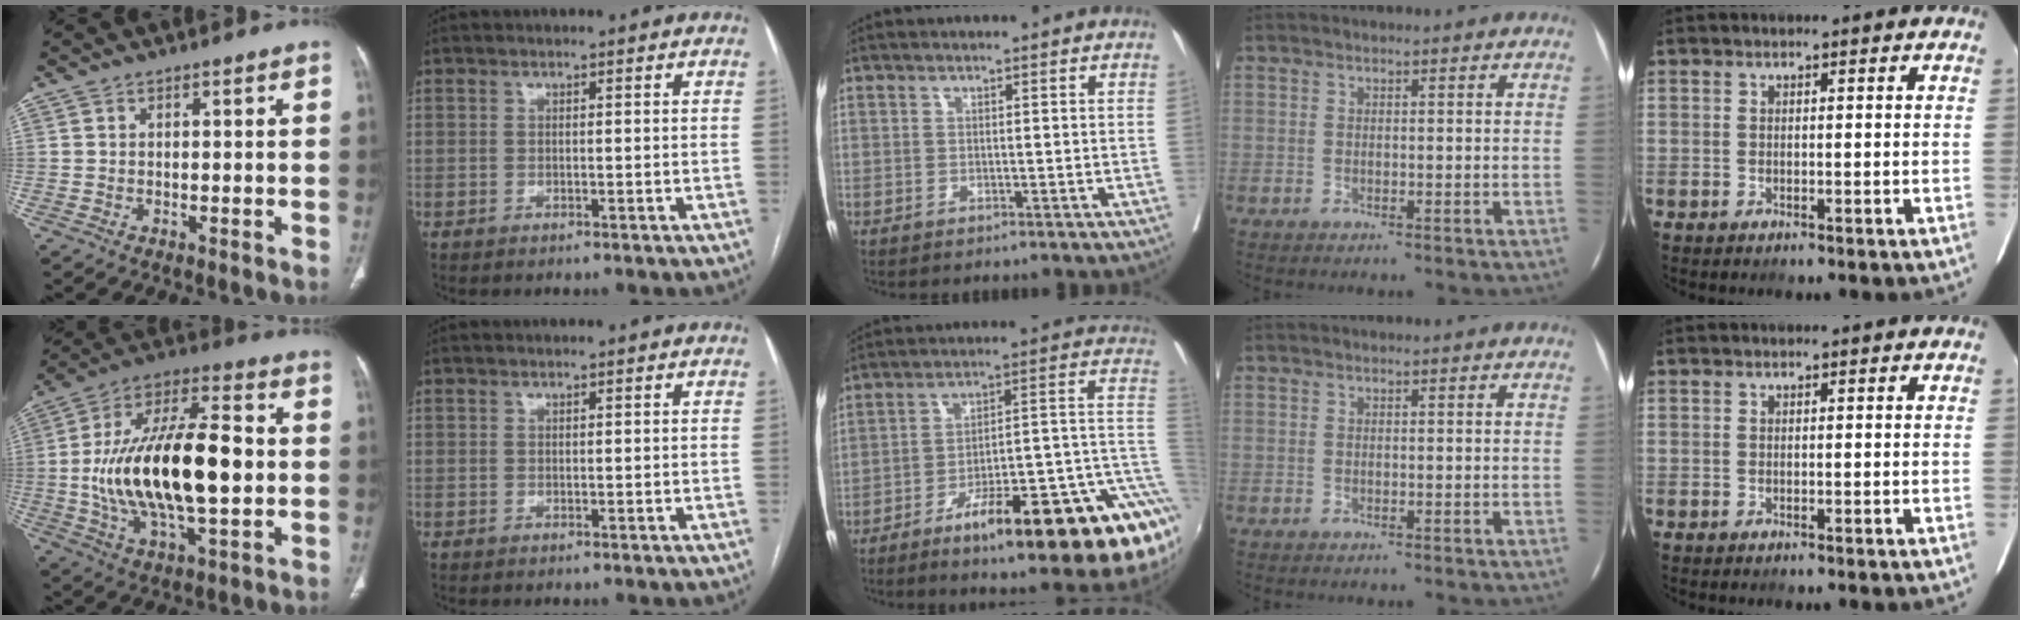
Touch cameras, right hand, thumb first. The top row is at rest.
{"thumb": {"total": 25.0, "force": [-0.9, 10.6, 22.7], "torque": [-0.410, 0.018, -0.012]}, "middle": {"total": 25.1, "force": [-9.4, 4.9, 22.8], "torque": [-0.196, 0.041, -0.135]}}